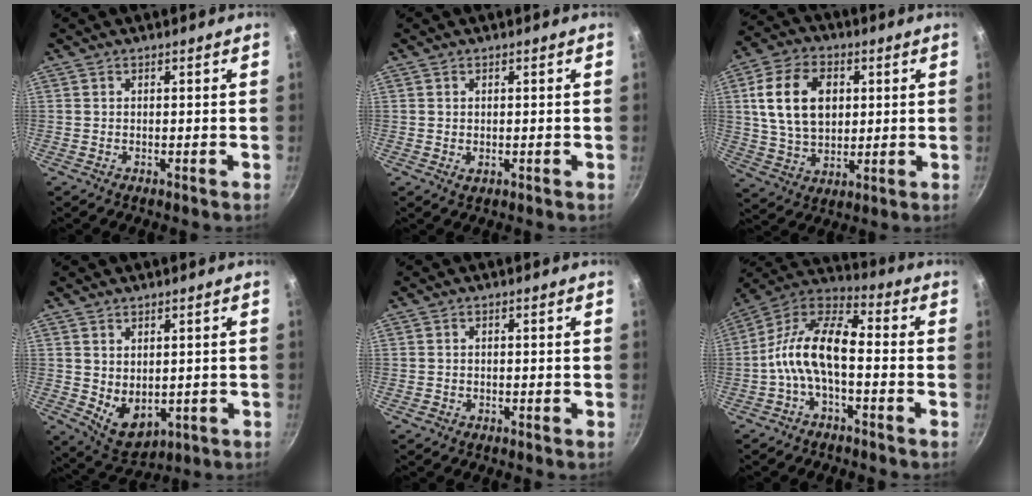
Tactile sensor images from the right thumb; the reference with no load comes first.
{"total": 0.9, "force": [0.0, 0.7, 0.6], "torque": [-0.010, -0.001, 0.001]}
{"total": 15.0, "force": [3.2, 10.4, 10.3], "torque": [-0.170, -0.001, 0.059]}
{"total": 6.9, "force": [0.7, 4.7, 5.0], "torque": [-0.063, -0.021, 0.034]}
{"total": 0.7, "force": [-0.4, 0.6, 0.2], "torque": [-0.003, 0.003, -0.004]}
{"total": 12.5, "force": [-2.7, 5.8, 10.8], "torque": [-0.199, 0.048, -0.068]}